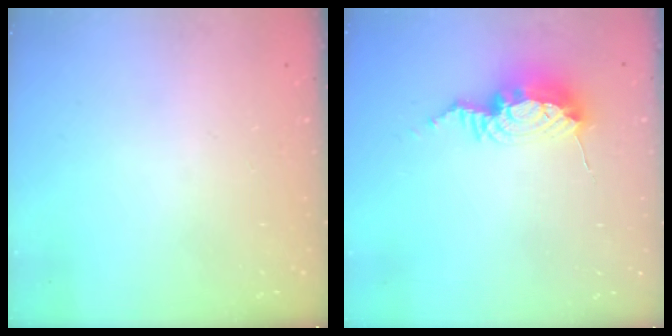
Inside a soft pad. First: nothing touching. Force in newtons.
{"total": 10.5, "press": 10.5, "slide": 0.9}